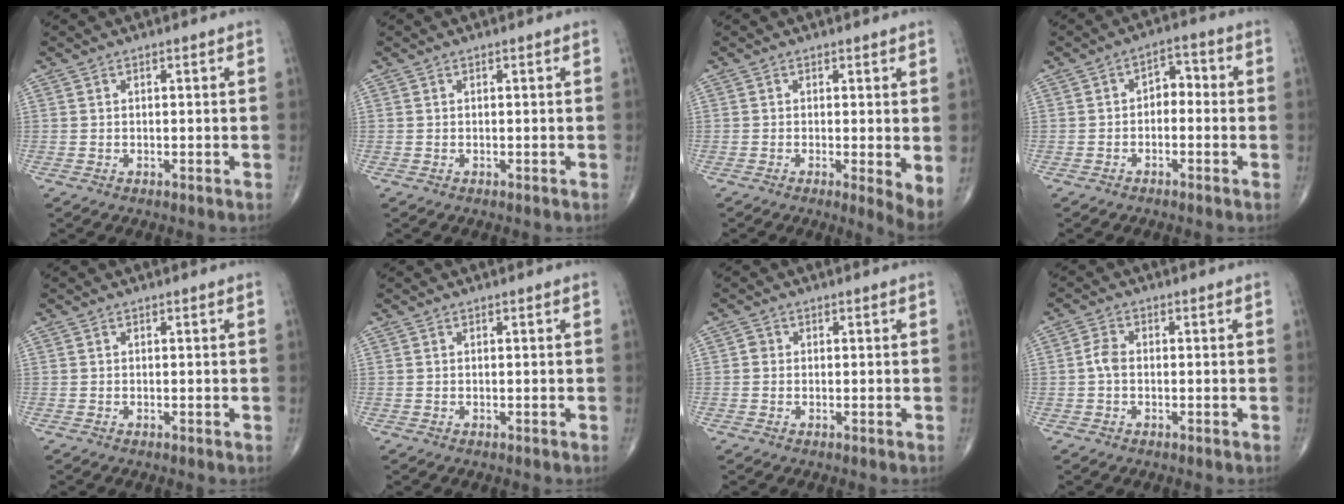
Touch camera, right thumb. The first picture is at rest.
{"total": 0.0}
{"total": 3.8, "force": [-0.1, 0.7, 3.7], "torque": [-0.058, -0.013, -0.006]}
{"total": 4.2, "force": [-0.7, 2.8, 3.0], "torque": [-0.023, 0.027, -0.024]}
{"total": 0.0}
{"total": 0.0}
{"total": 1.1, "force": [0.0, 1.0, 0.3], "torque": [0.000, 0.003, -0.004]}
{"total": 2.6, "force": [-0.4, 1.7, 2.0], "torque": [-0.038, 0.006, -0.014]}